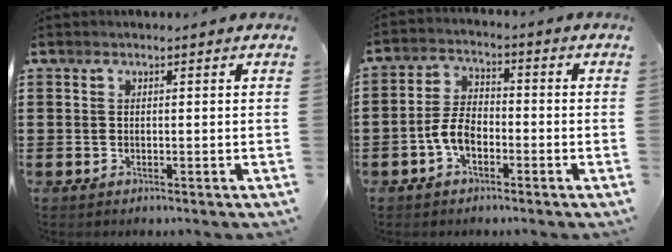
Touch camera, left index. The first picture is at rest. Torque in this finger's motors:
{"motor_torque": [0.82, 0.78, 0.35, 0.10]}